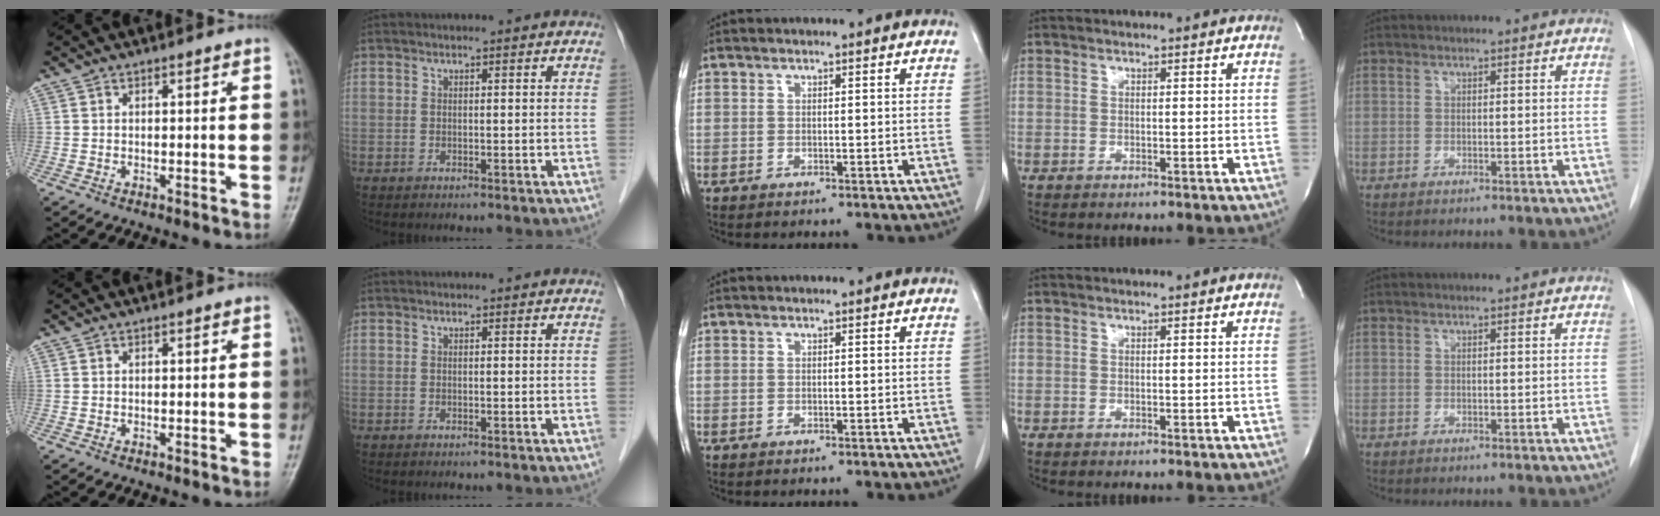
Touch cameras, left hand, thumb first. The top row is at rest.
{}